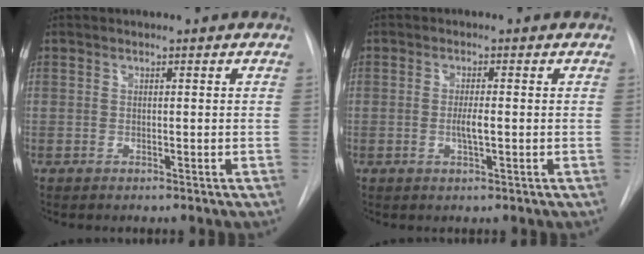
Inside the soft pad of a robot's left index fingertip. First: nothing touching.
{"total": 2.3, "force": [-0.3, 0.2, 2.3], "torque": [-0.044, -0.004, -0.007]}